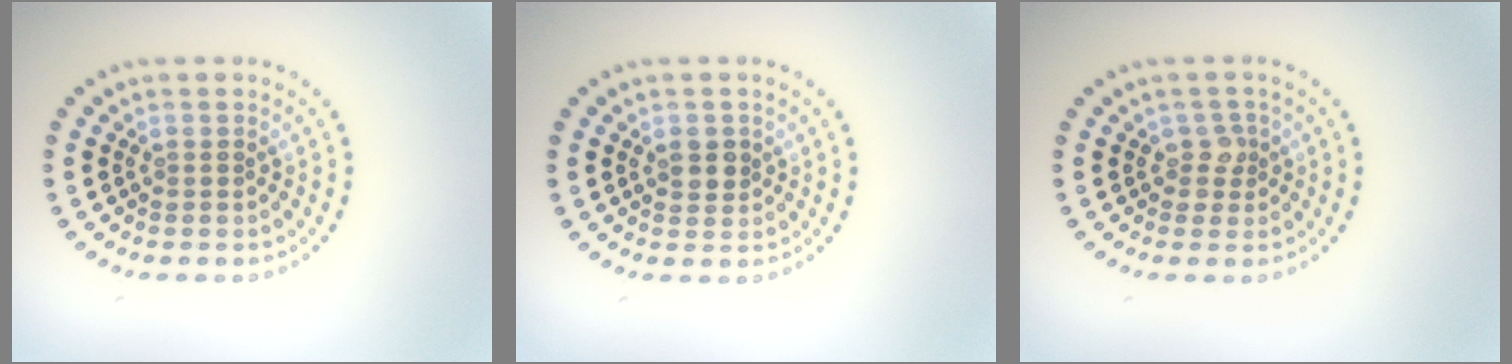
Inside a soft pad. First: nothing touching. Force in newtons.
{"total": 1.6, "press": 1.6, "slide": 0.4}
{"total": 1.5, "press": 1.3, "slide": 0.8}